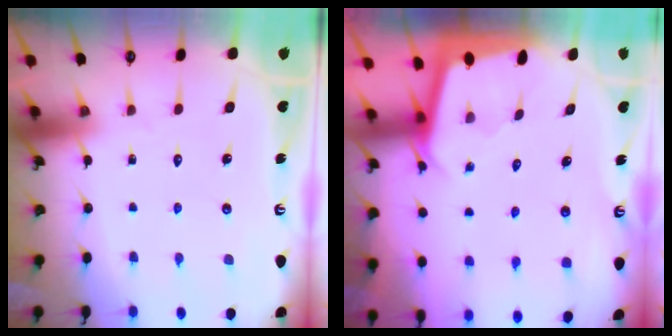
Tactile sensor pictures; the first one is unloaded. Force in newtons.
{"total": 1.8, "press": 1.8, "slide": 0.1}